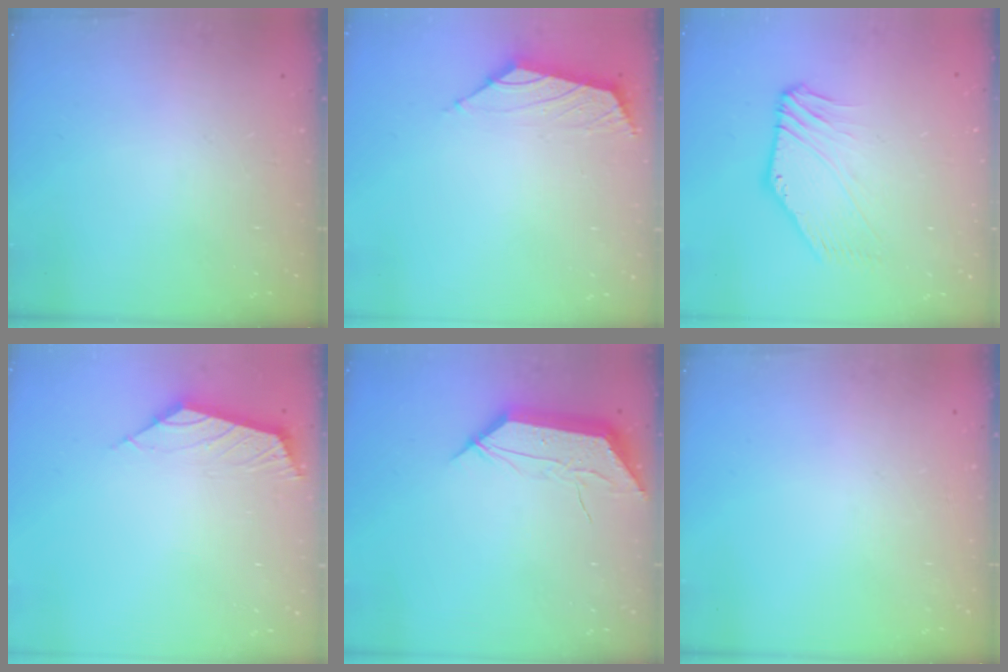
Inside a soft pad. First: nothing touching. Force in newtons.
{"total": 1.6, "press": 1.4, "slide": 0.6}
{"total": 1.7, "press": 1.7, "slide": 0.5}
{"total": 2.8, "press": 2.8, "slide": 0.7}
{"total": 9.9, "press": 9.8, "slide": 1.1}
{"total": 0.0}